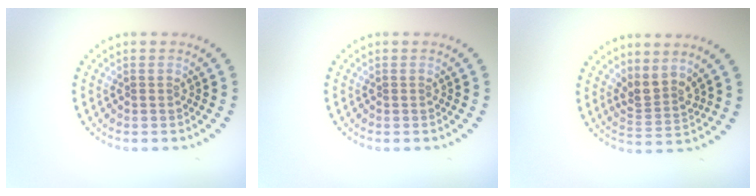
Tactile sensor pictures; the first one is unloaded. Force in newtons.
{"total": 0.0}
{"total": 2.7, "press": 2.0, "slide": 1.8}